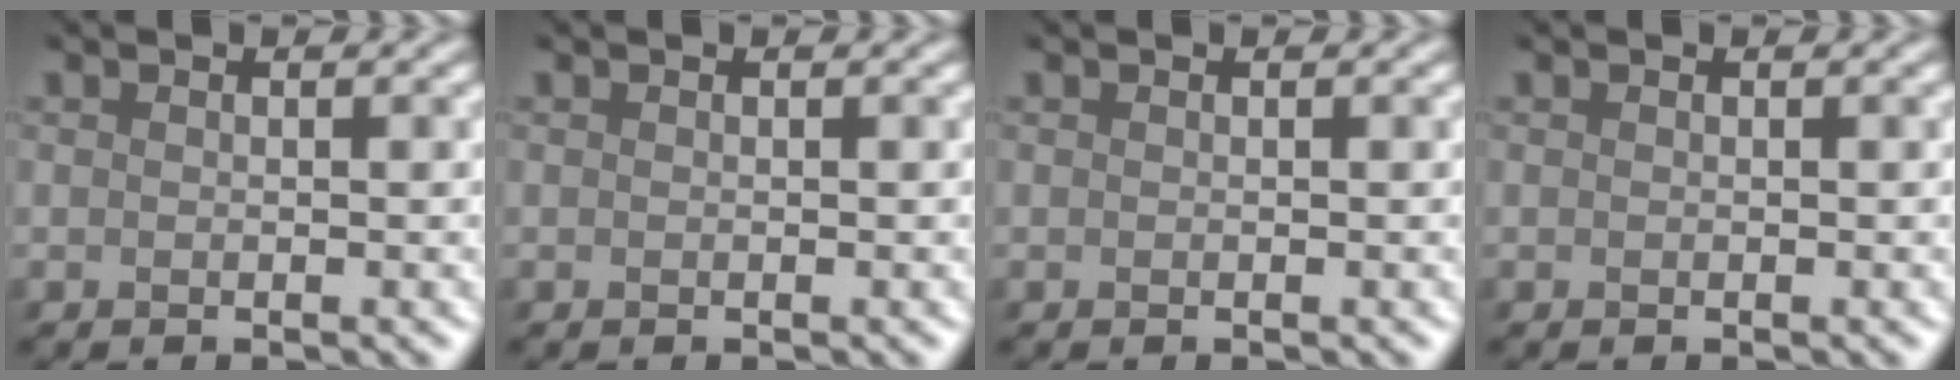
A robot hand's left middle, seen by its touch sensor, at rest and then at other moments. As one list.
[{"total": 0.0}, {"total": 0.0}, {"total": 0.0}]